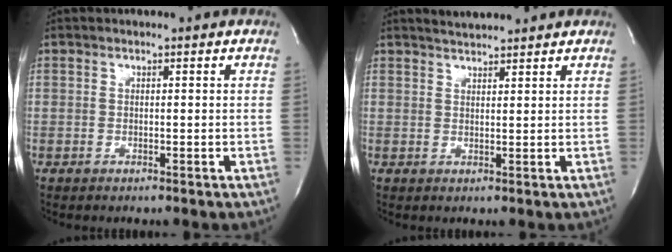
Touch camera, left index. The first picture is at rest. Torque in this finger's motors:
{"motor_torque": [0.11, -0.09, -0.03, -0.01]}